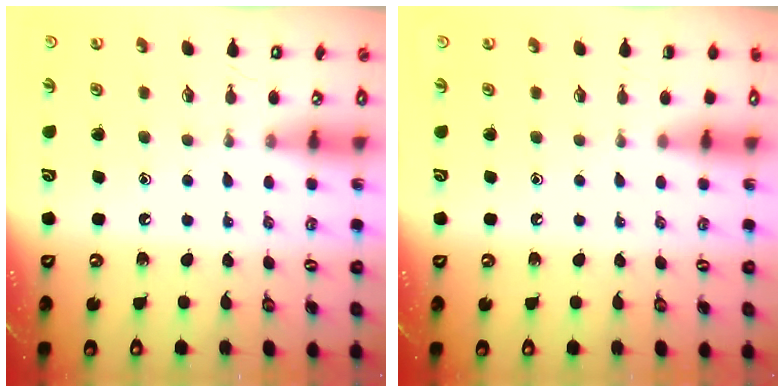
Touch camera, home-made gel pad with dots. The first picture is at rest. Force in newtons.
{"total": 0.0}